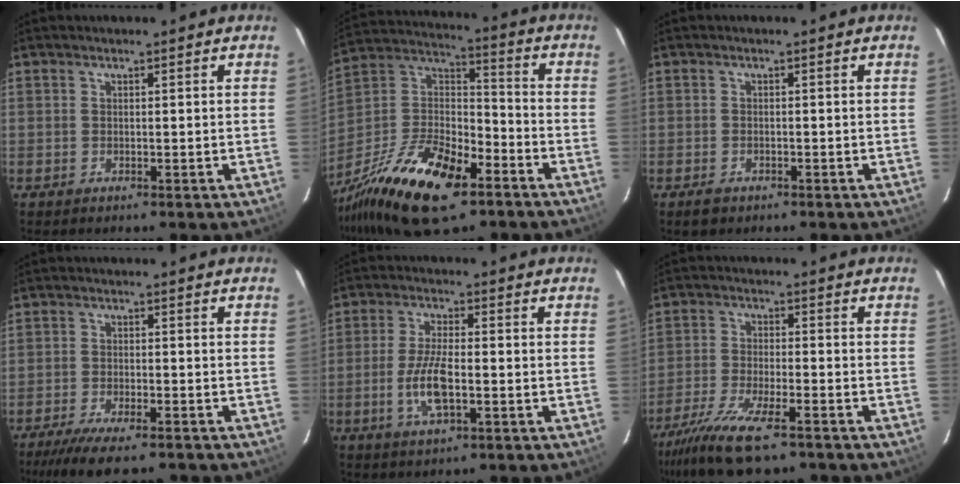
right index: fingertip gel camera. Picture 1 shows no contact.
{"total": 23.7, "force": [-13.9, 9.9, 16.4], "torque": [-0.338, -0.016, -0.249]}
{"total": 2.3, "force": [-1.6, 1.4, 0.9], "torque": [-0.021, -0.001, -0.024]}
{"total": 10.4, "force": [-8.5, 2.2, 5.6], "torque": [-0.128, -0.028, -0.142]}
{"total": 7.7, "force": [-2.1, 2.5, 6.9], "torque": [-0.146, -0.003, -0.041]}
{"total": 12.9, "force": [-9.8, 3.3, 7.8], "torque": [-0.184, -0.038, -0.180]}